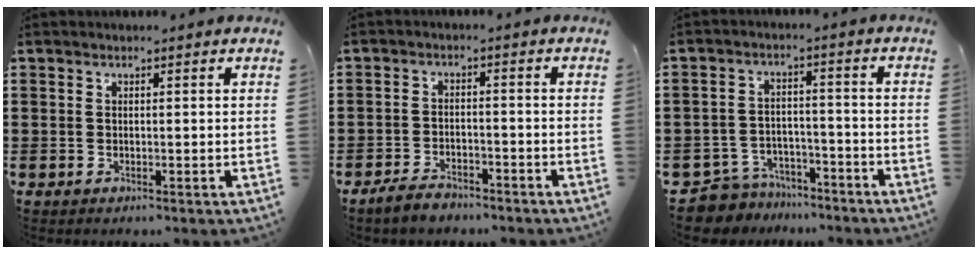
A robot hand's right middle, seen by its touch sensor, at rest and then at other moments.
{"total": 3.4, "force": [-3.0, 1.1, 0.9], "torque": [-0.024, 0.006, -0.062]}
{"total": 6.0, "force": [-5.8, 1.3, 0.0], "torque": [-0.015, 0.012, -0.123]}